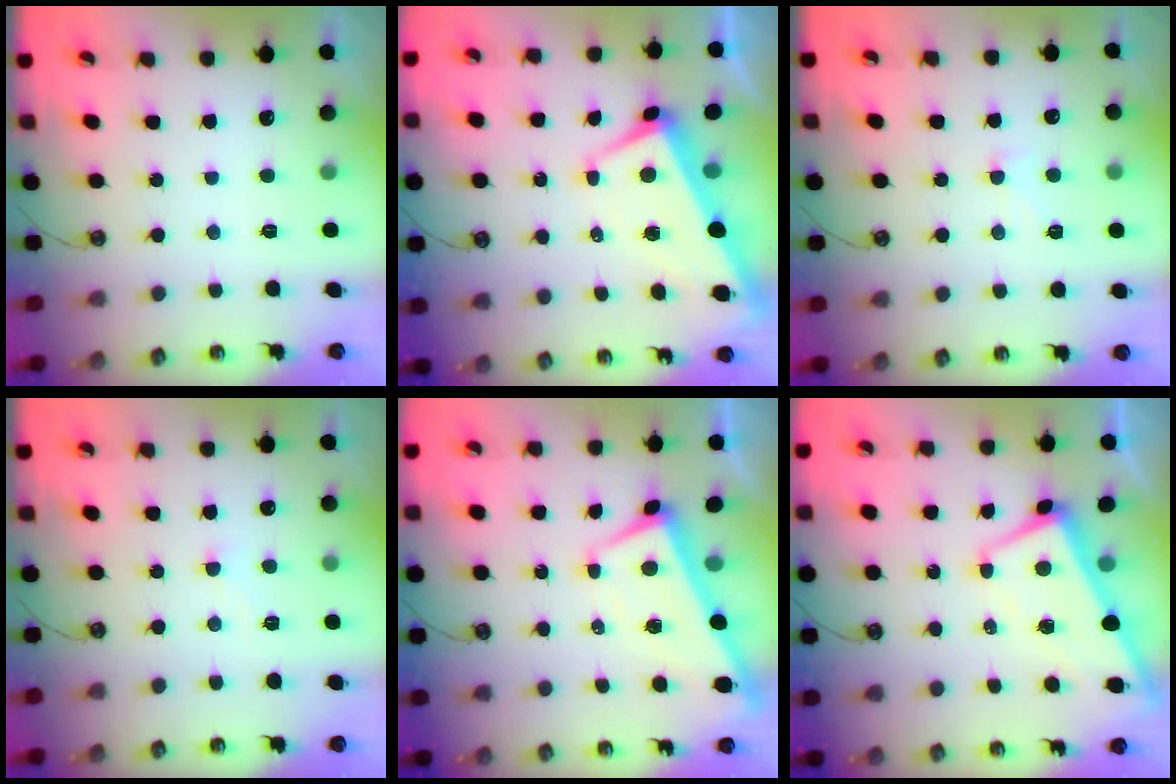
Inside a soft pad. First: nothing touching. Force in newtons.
{"total": 1.2, "press": 0.6, "slide": 1.0}
{"total": 0.6, "press": 0.4, "slide": 0.5}
{"total": 2.0, "press": 2.0, "slide": 0.5}
{"total": 2.4, "press": 2.3, "slide": 0.7}
{"total": 1.0, "press": 0.5, "slide": 0.9}